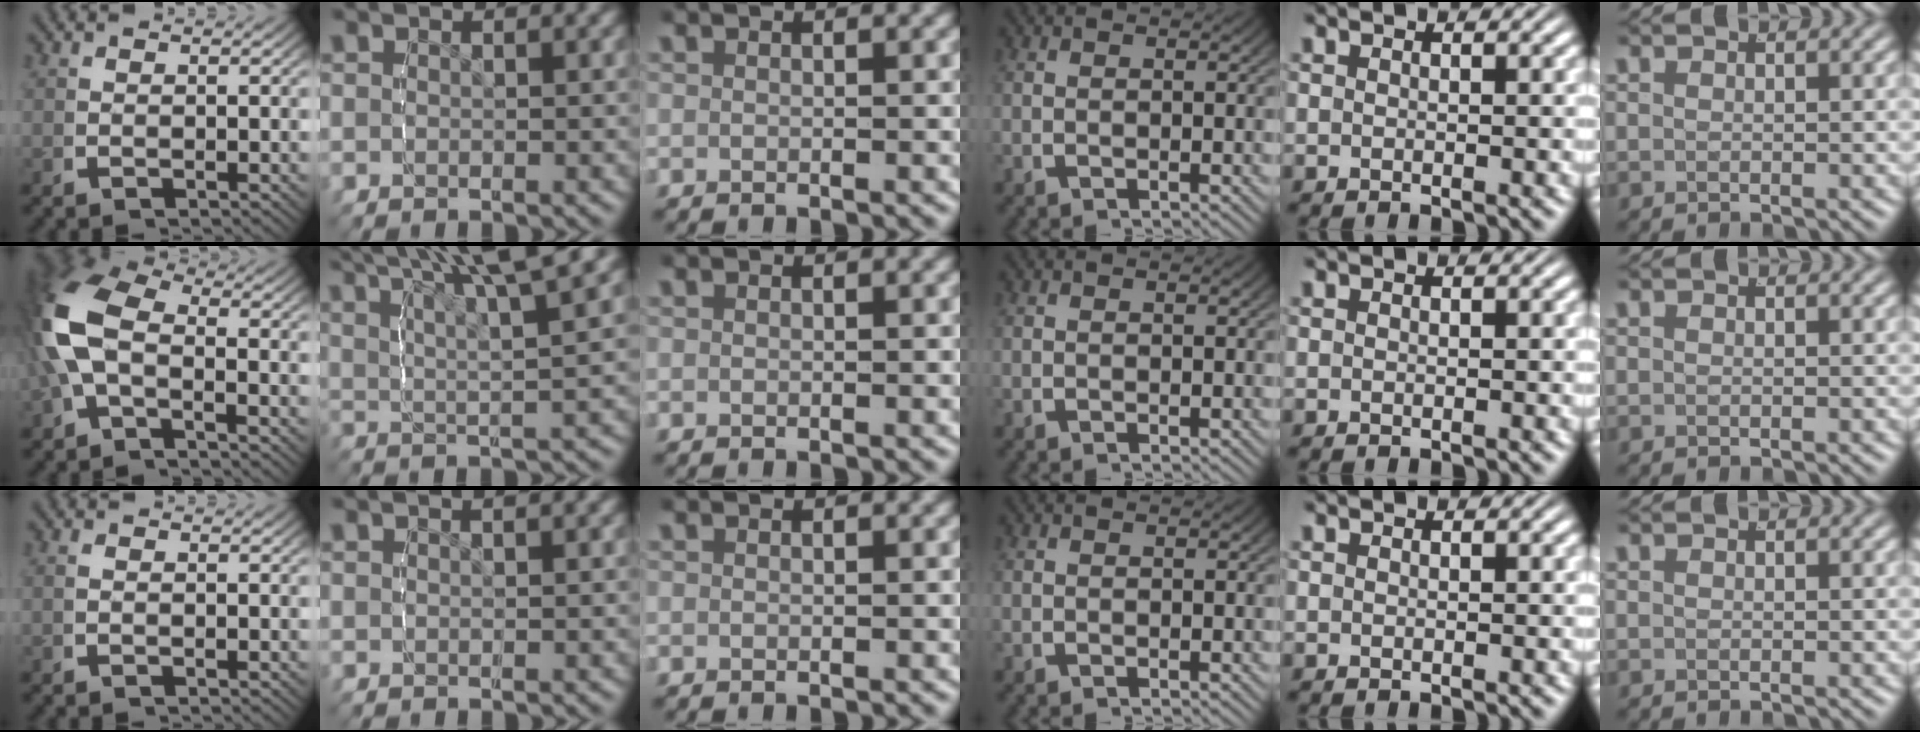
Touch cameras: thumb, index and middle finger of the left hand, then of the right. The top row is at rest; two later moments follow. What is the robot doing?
{"motion": "lift_and_place", "object": "markers"}